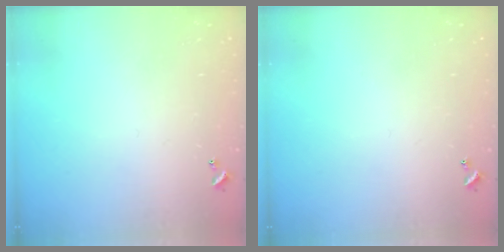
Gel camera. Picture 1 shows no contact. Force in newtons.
{"total": 0.0}